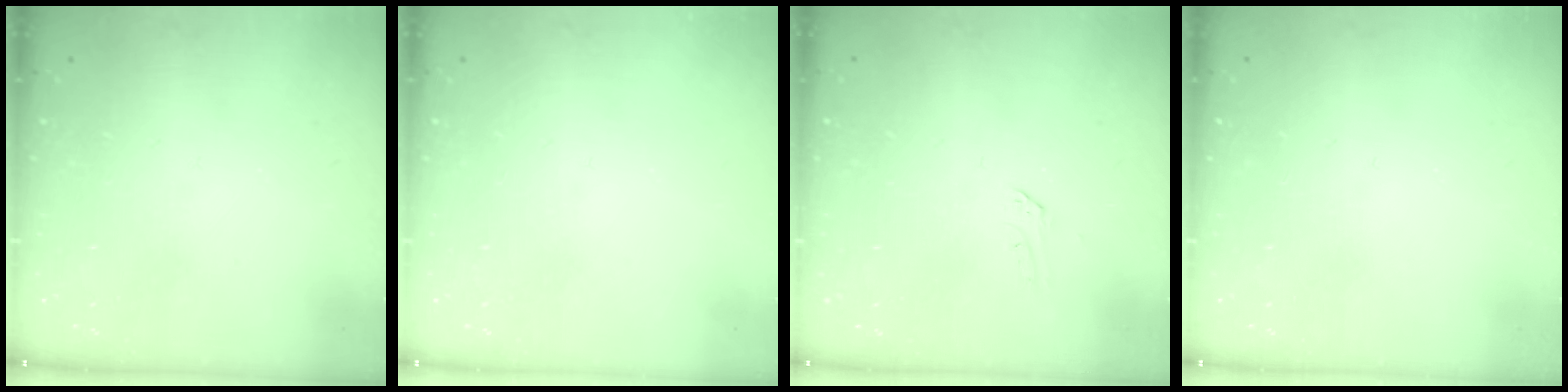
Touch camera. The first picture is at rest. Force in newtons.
{"total": 0.0}
{"total": 1.6, "press": 1.6, "slide": 0.2}
{"total": 0.0}